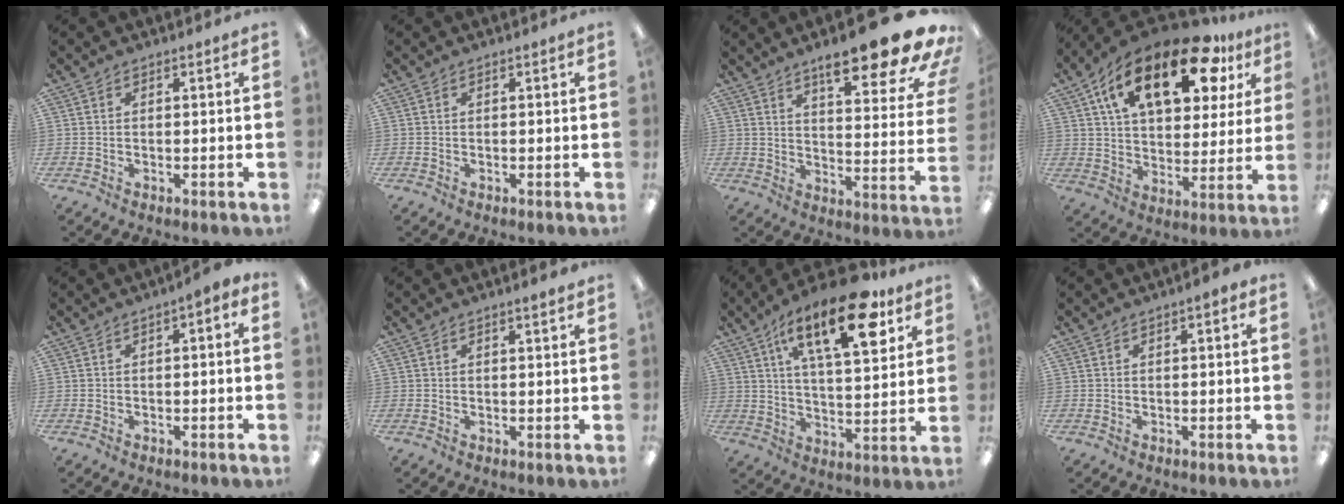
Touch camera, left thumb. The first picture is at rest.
{"total": 0.0}
{"total": 18.3, "force": [13.2, 3.7, 12.0], "torque": [-0.165, -0.099, 0.210]}
{"total": 22.4, "force": [12.4, 10.6, 15.4], "torque": [-0.256, -0.042, 0.207]}
{"total": 2.0, "force": [-1.0, 0.8, 1.6], "torque": [-0.028, 0.008, -0.020]}
{"total": 1.4, "force": [1.0, 0.1, 1.0], "torque": [-0.013, 0.000, 0.015]}
{"total": 21.2, "force": [11.6, 8.4, 15.6], "torque": [-0.230, -0.051, 0.181]}
{"total": 1.6, "force": [0.4, 0.4, 1.5], "torque": [-0.022, 0.002, 0.004]}